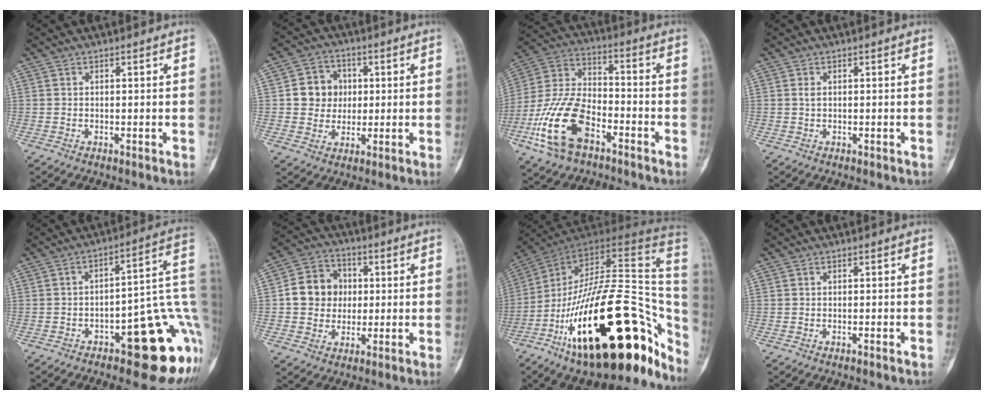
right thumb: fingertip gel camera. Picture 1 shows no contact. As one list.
[{"total": 7.7, "force": [0.9, 7.1, 3.0], "torque": [-0.010, 0.004, 0.011]}, {"total": 17.6, "force": [-7.9, 9.5, 12.5], "torque": [-0.254, 0.042, -0.153]}, {"total": 0.9, "force": [0.2, 0.6, 0.7], "torque": [-0.014, 0.004, 0.004]}, {"total": 19.4, "force": [-6.4, 7.1, 16.9], "torque": [-0.147, 0.042, -0.071]}, {"total": 10.0, "force": [0.5, 8.9, 4.5], "torque": [-0.046, 0.014, 0.002]}, {"total": 38.4, "force": [-15.6, 15.5, 31.5], "torque": [-0.387, 0.072, -0.242]}, {"total": 0.7, "force": [-0.4, -0.1, 0.6], "torque": [-0.016, 0.003, -0.003]}]